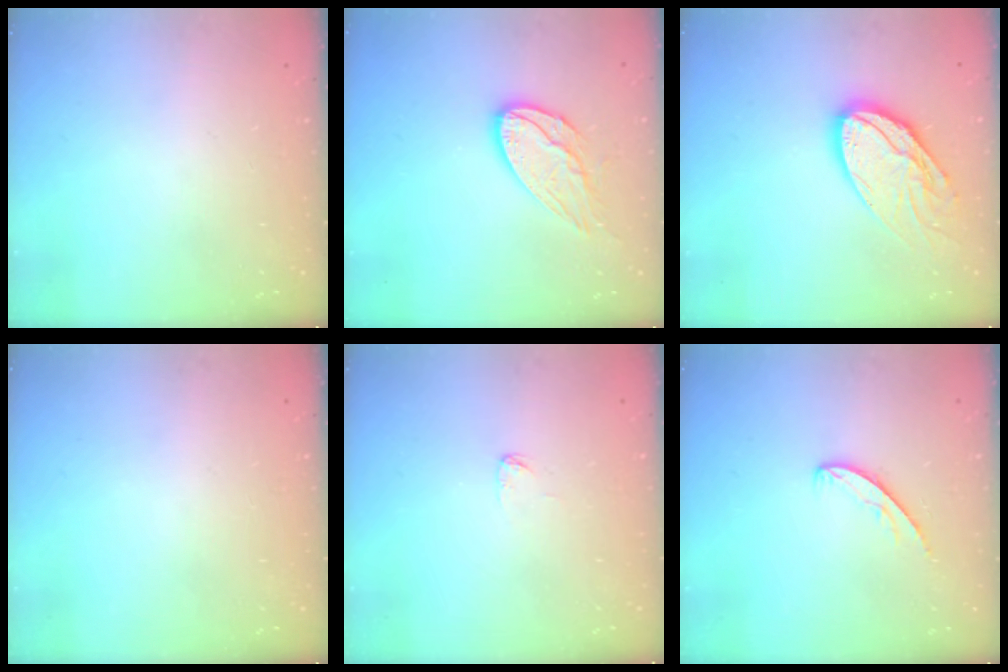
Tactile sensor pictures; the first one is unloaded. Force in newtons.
{"total": 11.5, "press": 11.5, "slide": 0.6}
{"total": 16.4, "press": 16.3, "slide": 1.4}
{"total": 0.0}
{"total": 2.9, "press": 2.9, "slide": 0.1}
{"total": 5.0, "press": 5.0, "slide": 0.5}